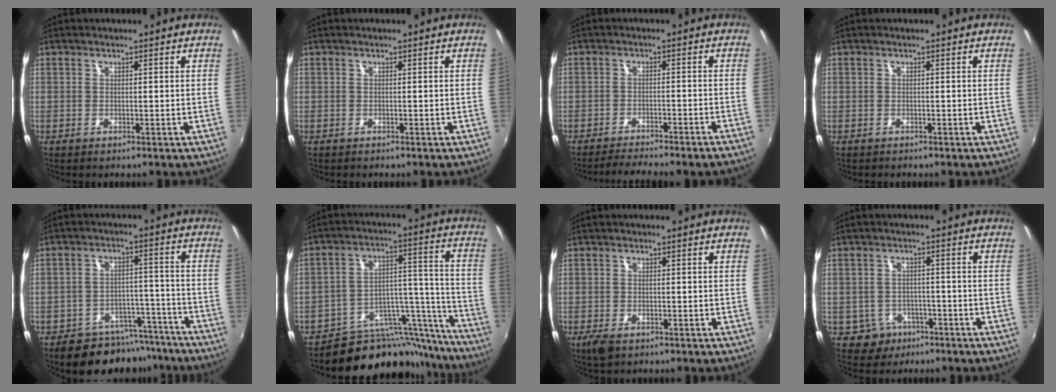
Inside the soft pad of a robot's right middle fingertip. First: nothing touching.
{"total": 0.0}
{"total": 6.6, "force": [-6.0, -0.5, 2.7], "torque": [-0.064, -0.005, -0.087]}
{"total": 0.6, "force": [-0.5, 0.3, 0.0], "torque": [-0.002, -0.003, -0.008]}
{"total": 13.7, "force": [-11.4, 6.5, 4.0], "torque": [-0.082, 0.030, -0.143]}
{"total": 19.5, "force": [-17.8, 6.9, 3.8], "torque": [-0.038, 0.066, -0.258]}
{"total": 3.3, "force": [-2.1, 1.6, 2.0], "torque": [-0.046, -0.011, -0.037]}
{"total": 5.1, "force": [-2.9, 4.2, 0.7], "torque": [-0.028, 0.009, -0.037]}